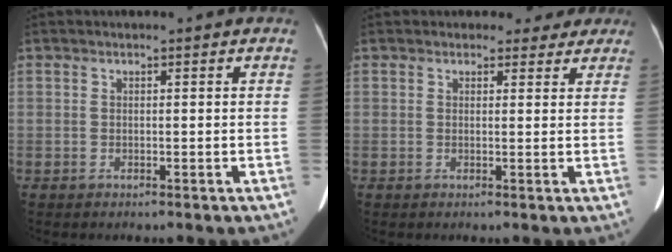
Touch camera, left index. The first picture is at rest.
{"total": 3.4, "force": [2.8, 1.9, 0.1], "torque": [0.011, 0.000, 0.022]}